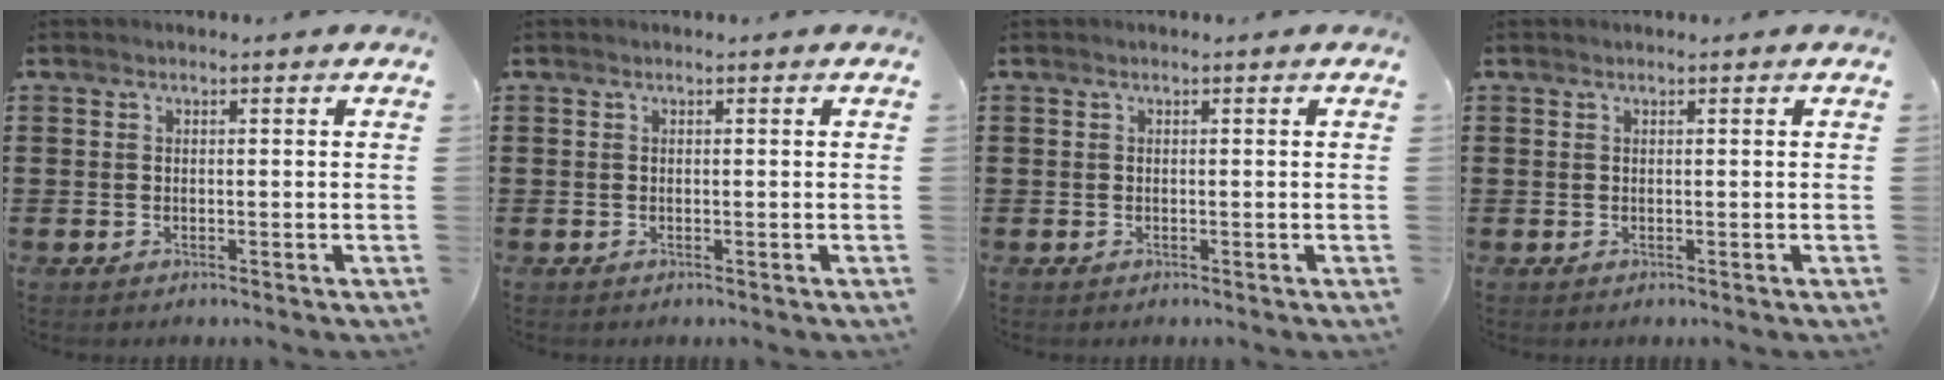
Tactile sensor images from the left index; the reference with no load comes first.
{"total": 0.0}
{"total": 0.0}
{"total": 0.0}